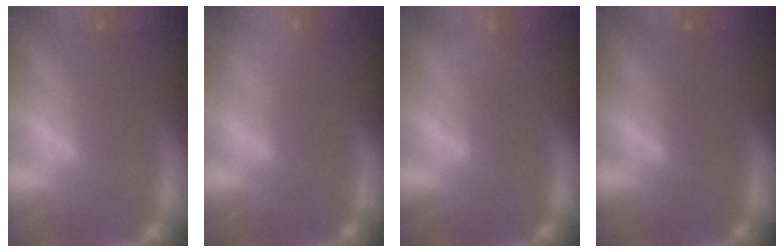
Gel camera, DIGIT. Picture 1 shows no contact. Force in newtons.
{"total": 6.5}
{"total": 3.0}
{"total": 0.0}